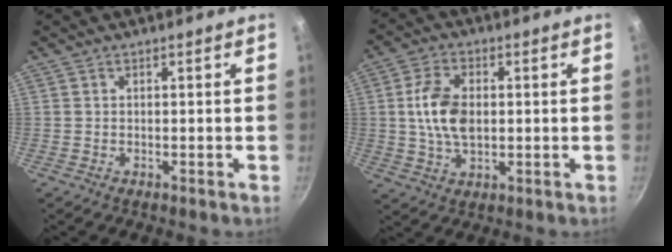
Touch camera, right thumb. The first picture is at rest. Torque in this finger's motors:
{"motor_torque": [0.55, 0.49, 1.37, -0.01, 0.40]}